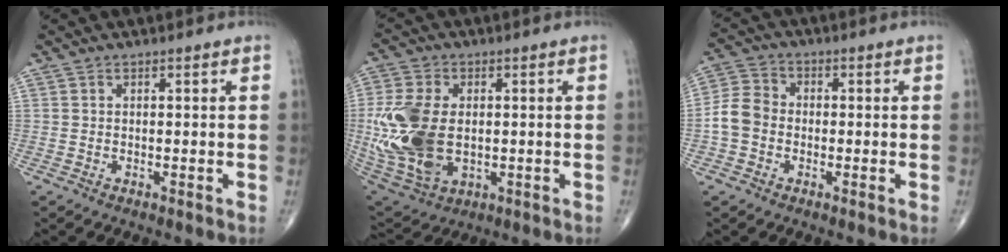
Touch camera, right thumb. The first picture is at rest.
{"total": 18.8, "force": [-0.6, 11.9, 14.5], "torque": [-0.322, -0.014, 0.005]}
{"total": 6.5, "force": [-1.3, 5.4, 3.3], "torque": [-0.057, 0.021, -0.039]}